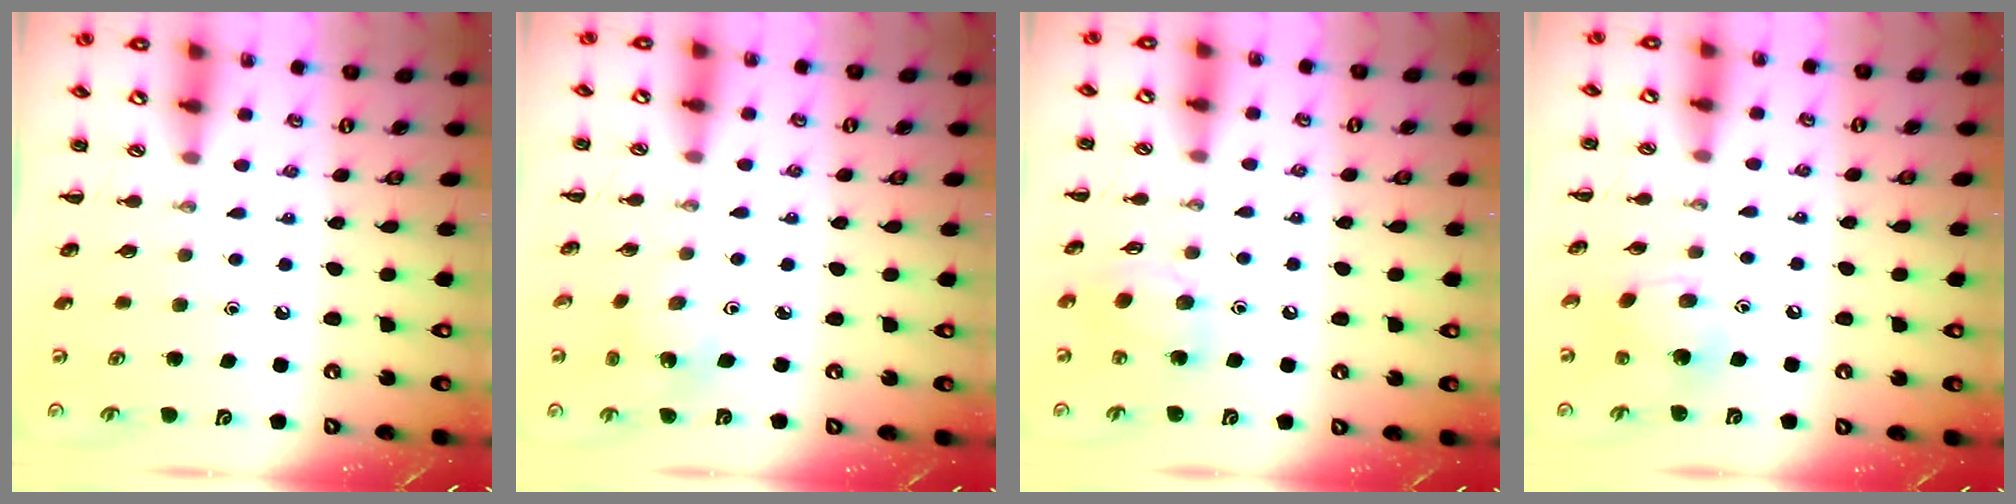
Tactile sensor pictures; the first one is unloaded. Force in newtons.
{"total": 3.0, "press": 2.8, "slide": 1.0}
{"total": 9.2, "press": 9.1, "slide": 0.9}
{"total": 7.2, "press": 6.9, "slide": 2.0}